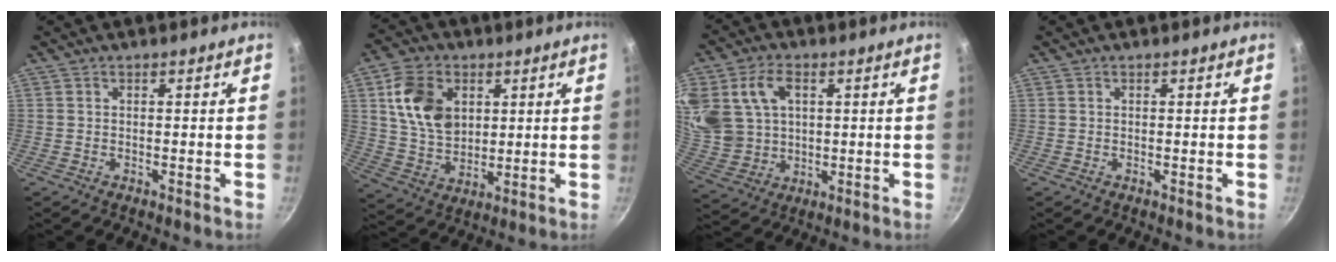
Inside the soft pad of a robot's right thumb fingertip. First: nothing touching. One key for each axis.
{"total": 13.0, "fx": 3.7, "fy": 9.3, "fz": 8.3, "tx": -0.131, "ty": -0.012, "tz": 0.074}
{"total": 16.8, "fx": 4.8, "fy": 12.7, "fz": 9.9, "tx": -0.209, "ty": 0.003, "tz": 0.108}
{"total": 0.0}